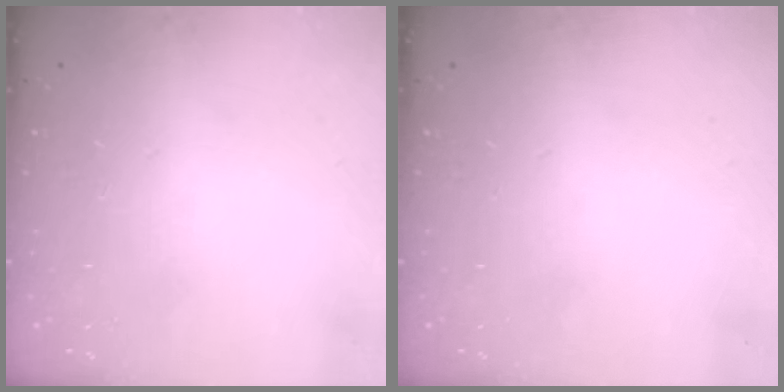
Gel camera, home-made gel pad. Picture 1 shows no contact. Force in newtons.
{"total": 0.0}